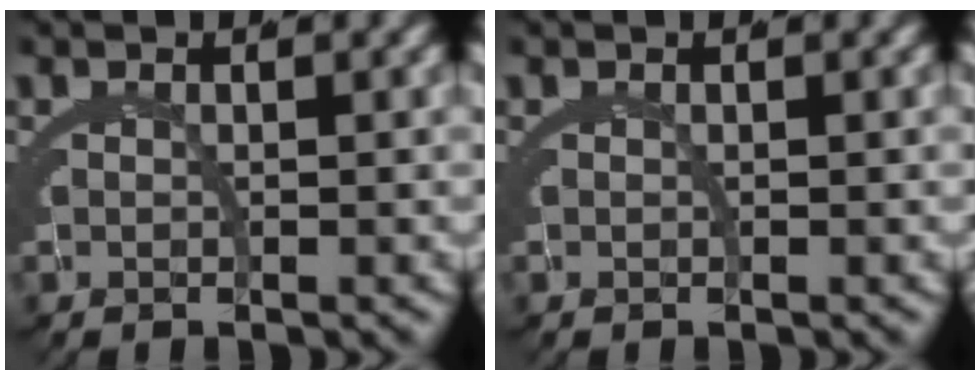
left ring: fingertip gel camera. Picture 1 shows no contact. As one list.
[{"total": 0.0}]